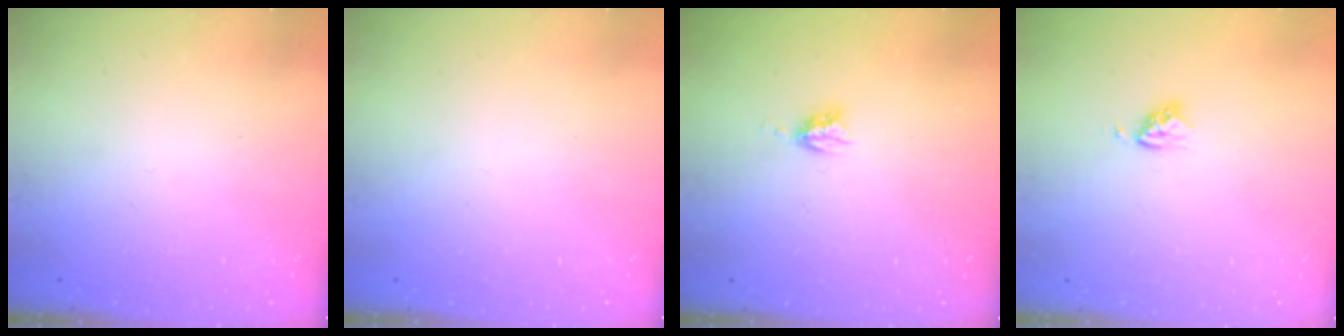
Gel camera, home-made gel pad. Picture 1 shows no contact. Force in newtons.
{"total": 0.0}
{"total": 4.5, "press": 4.5, "slide": 0.1}
{"total": 3.6, "press": 3.6, "slide": 0.5}